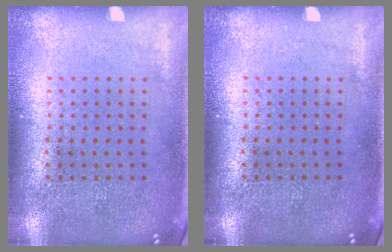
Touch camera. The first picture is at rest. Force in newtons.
{"total": 0.0}